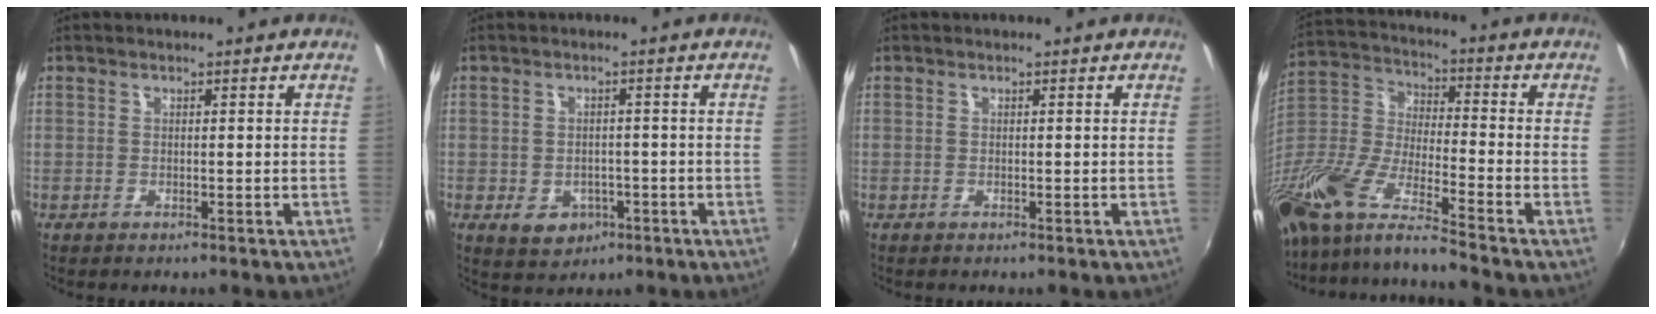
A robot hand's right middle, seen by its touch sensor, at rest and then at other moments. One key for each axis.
{"total": 5.8, "fx": -2.3, "fy": 4.6, "fz": 2.7, "tx": -0.062, "ty": -0.003, "tz": -0.023}
{"total": 0.0}
{"total": 18.5, "fx": -13.9, "fy": 2.6, "fz": 11.9, "tx": -0.234, "ty": -0.039, "tz": -0.280}